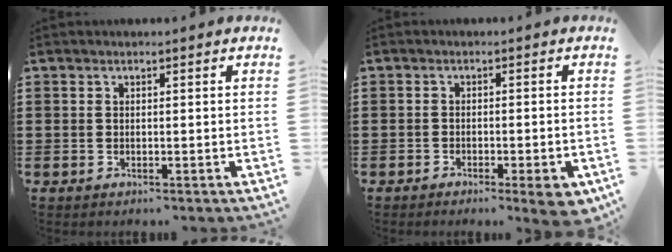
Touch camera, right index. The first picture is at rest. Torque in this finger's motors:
{"motor_torque": [-0.24, 0.12, -0.03, -0.02]}